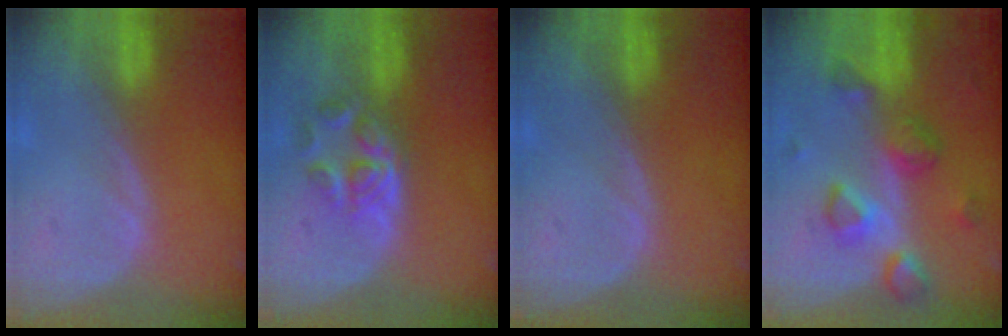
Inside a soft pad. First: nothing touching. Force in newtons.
{"total": 5.9, "press": 5.0, "slide": 3.3}
{"total": 0.0}
{"total": 7.9, "press": 7.1, "slide": 3.5}